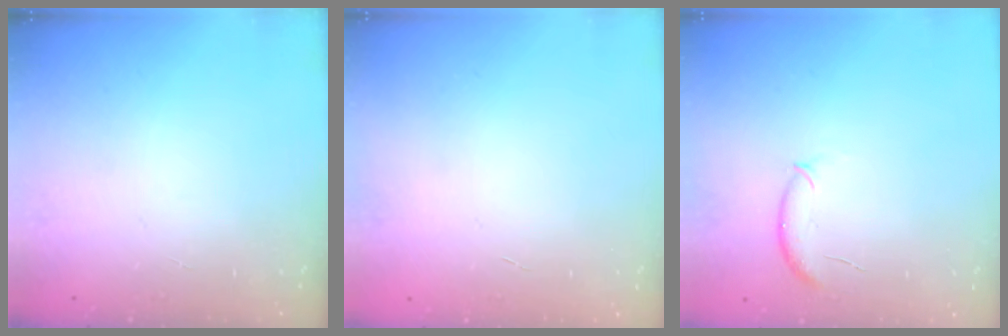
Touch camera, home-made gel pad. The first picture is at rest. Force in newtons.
{"total": 0.0}
{"total": 6.4, "press": 6.3, "slide": 1.0}